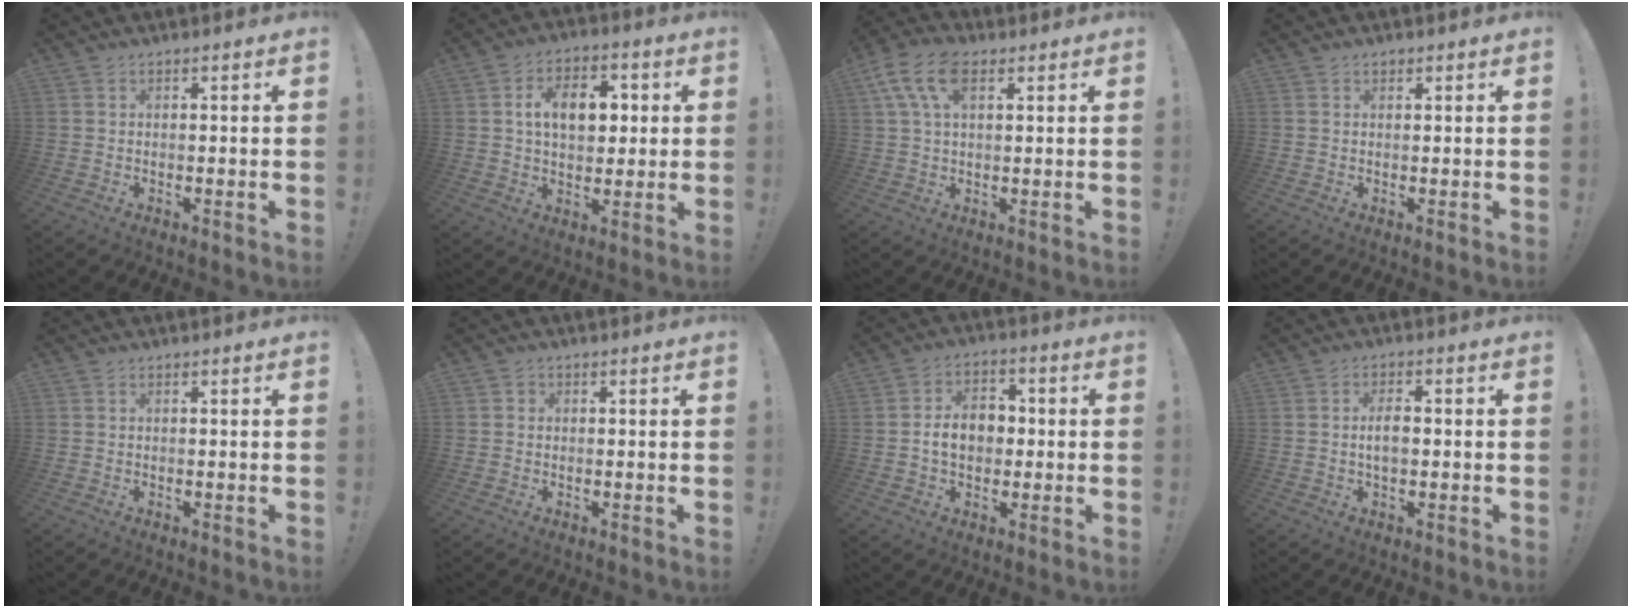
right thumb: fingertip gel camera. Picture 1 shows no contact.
{"total": 12.1, "force": [2.2, 8.5, 8.3], "torque": [-0.122, 0.014, 0.041]}
{"total": 11.1, "force": [4.3, 6.2, 8.1], "torque": [-0.161, 0.001, 0.081]}
{"total": 0.8, "force": [0.6, 0.5, 0.2], "torque": [-0.003, 0.000, 0.011]}
{"total": 0.0}
{"total": 1.6, "force": [-0.3, 1.5, 0.4], "torque": [-0.008, 0.004, -0.006]}
{"total": 10.0, "force": [-0.3, 7.3, 6.8], "torque": [-0.106, 0.017, -0.001]}
{"total": 4.2, "force": [-0.2, 2.0, 3.6], "torque": [-0.058, 0.001, -0.010]}